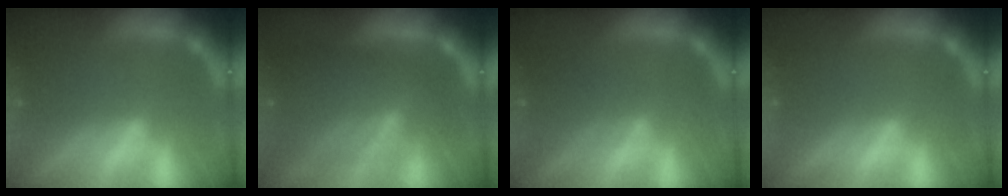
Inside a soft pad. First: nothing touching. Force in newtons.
{"total": 8.5}
{"total": 3.1}
{"total": 0.0}